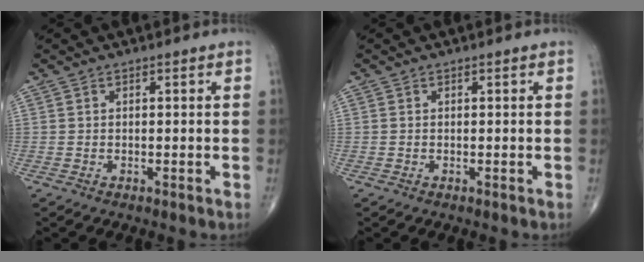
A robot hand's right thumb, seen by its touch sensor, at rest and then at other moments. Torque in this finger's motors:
{"motor_torque": [-0.16, -0.03, -0.05, -0.05, 0.00]}